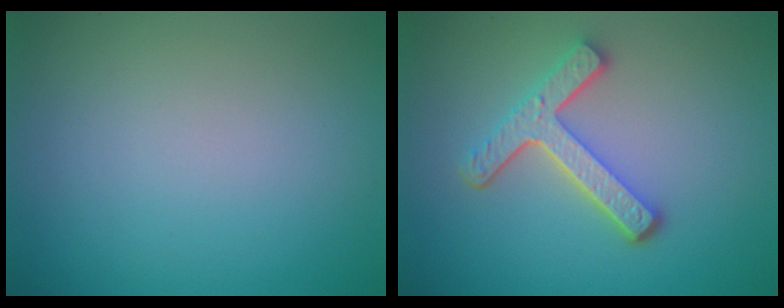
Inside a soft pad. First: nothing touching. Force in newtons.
{"total": 4.7, "press": 3.4, "slide": 3.2}